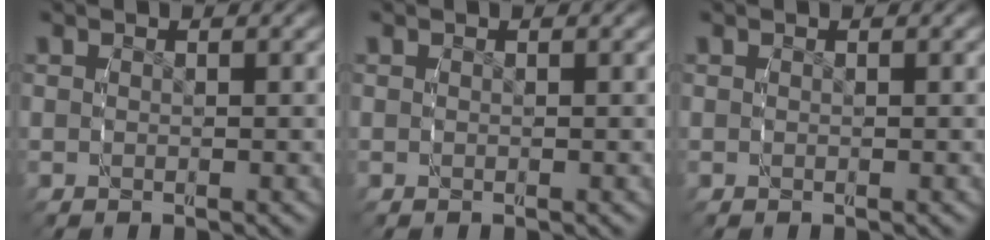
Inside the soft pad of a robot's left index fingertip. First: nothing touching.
{"total": 0.0}
{"total": 0.0}